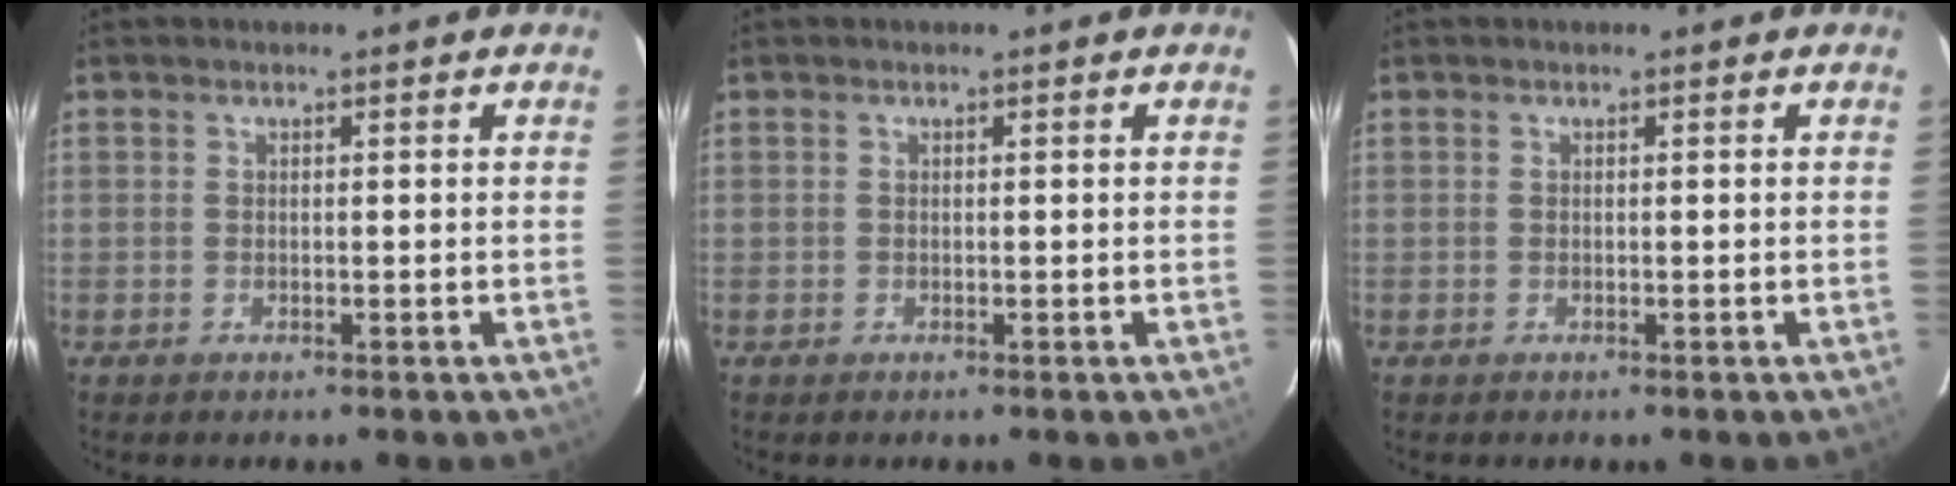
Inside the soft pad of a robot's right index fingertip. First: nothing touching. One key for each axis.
{"total": 0.0}
{"total": 0.0}